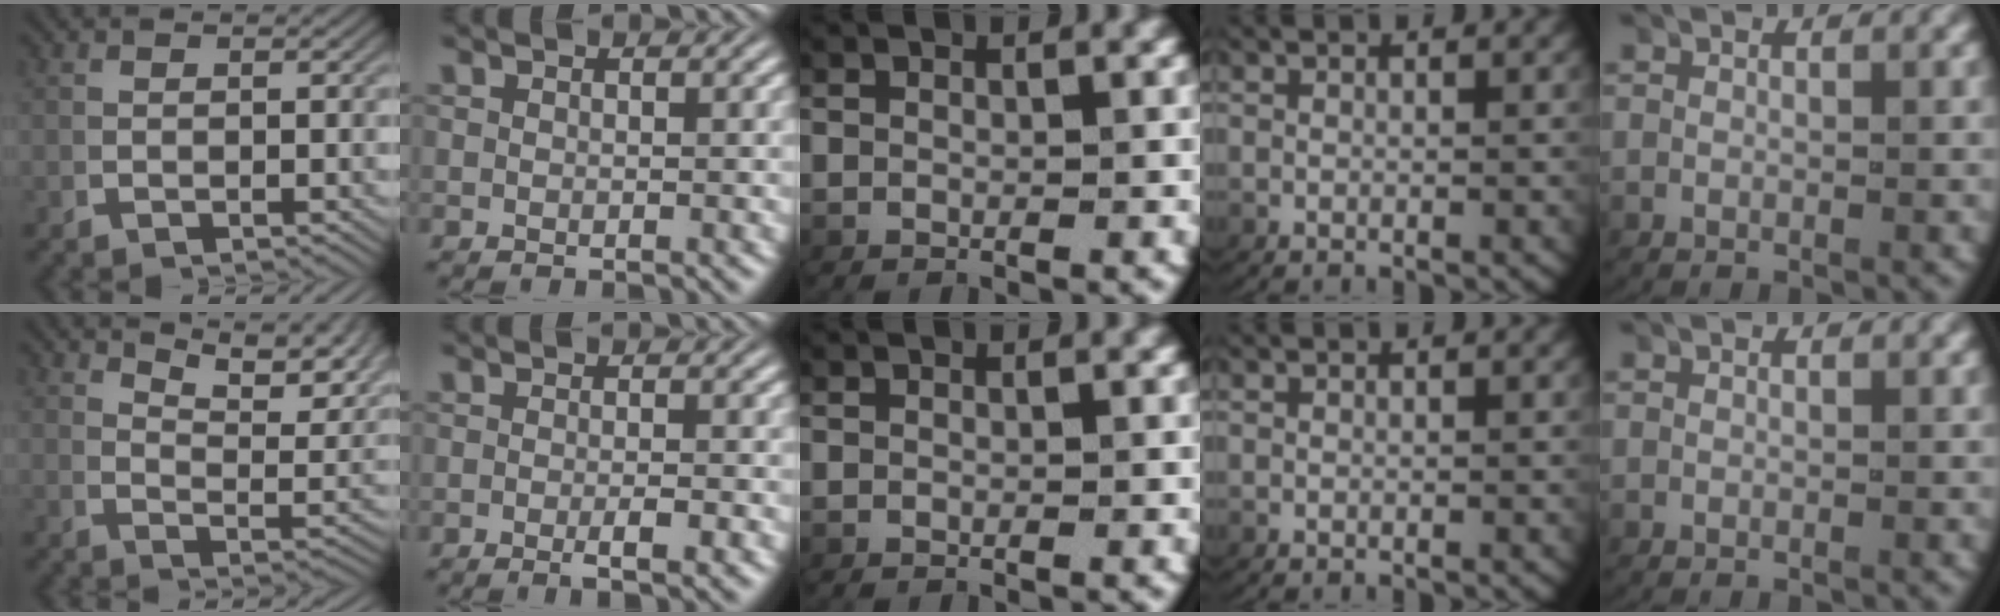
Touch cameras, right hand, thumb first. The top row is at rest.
{"thumb": {"total": 8.4, "force": [5.6, 2.7, 5.7], "torque": [-0.070, 0.013, 0.087]}, "index": {"total": 2.2, "force": [-1.3, 0.1, 1.7], "torque": [-0.026, 0.006, -0.027]}}